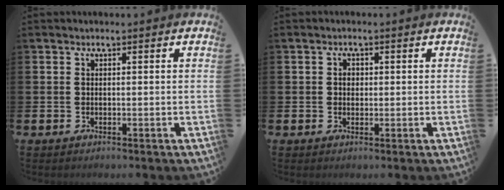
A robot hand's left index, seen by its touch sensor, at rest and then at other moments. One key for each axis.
{"total": 1.3, "fx": 0.3, "fy": 1.1, "fz": 0.7, "tx": 0.010, "ty": -0.001, "tz": -0.002}